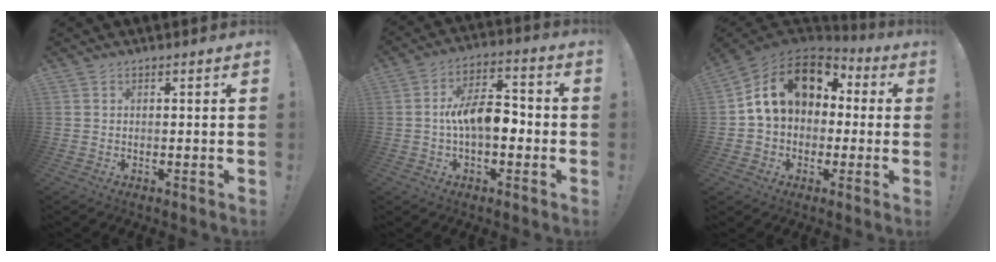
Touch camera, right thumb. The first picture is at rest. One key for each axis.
{"total": 12.2, "fx": -1.3, "fy": 6.3, "fz": 10.4, "tx": -0.188, "ty": 0.008, "tz": -0.022}
{"total": 17.6, "fx": 5.1, "fy": 12.5, "fz": 11.3, "tx": -0.185, "ty": 0.002, "tz": 0.097}